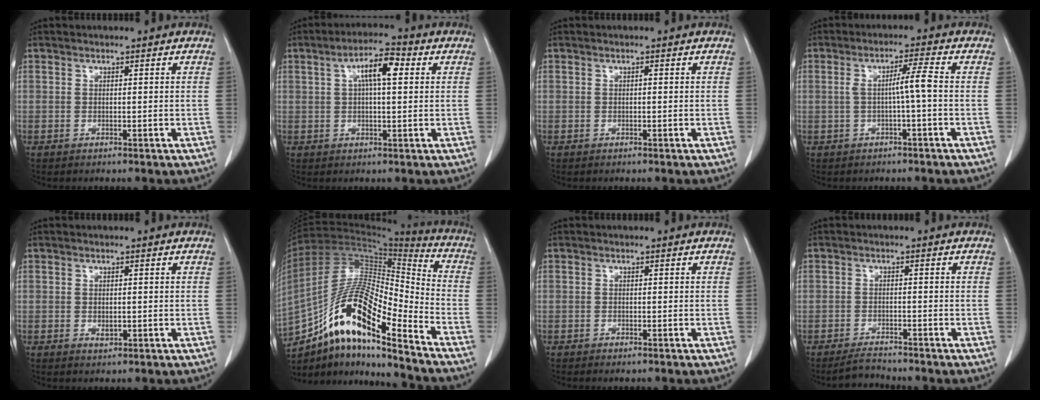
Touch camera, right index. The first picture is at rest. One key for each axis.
{"total": 6.5, "fx": 1.8, "fy": 1.6, "fz": 6.1, "tx": -0.109, "ty": 0.020, "tz": 0.029}
{"total": 0.0}
{"total": 3.9, "fx": -0.4, "fy": -0.5, "fz": 3.9, "tx": -0.068, "ty": 0.010, "tz": -0.005}
{"total": 1.2, "fx": -0.2, "fy": 0.7, "fz": 1.0, "tx": -0.014, "ty": -0.002, "tz": 0.000}
{"total": 19.0, "fx": -11.9, "fy": 3.4, "fz": 14.4, "tx": -0.272, "ty": 0.013, "tz": -0.210}
{"total": 1.0, "fx": -0.8, "fy": 0.4, "fz": 0.6, "tx": -0.012, "ty": -0.002, "tz": -0.007}
{"total": 2.6, "fx": -2.6, "fy": 0.4, "fz": 0.2, "tx": -0.007, "ty": -0.010, "tz": -0.044}